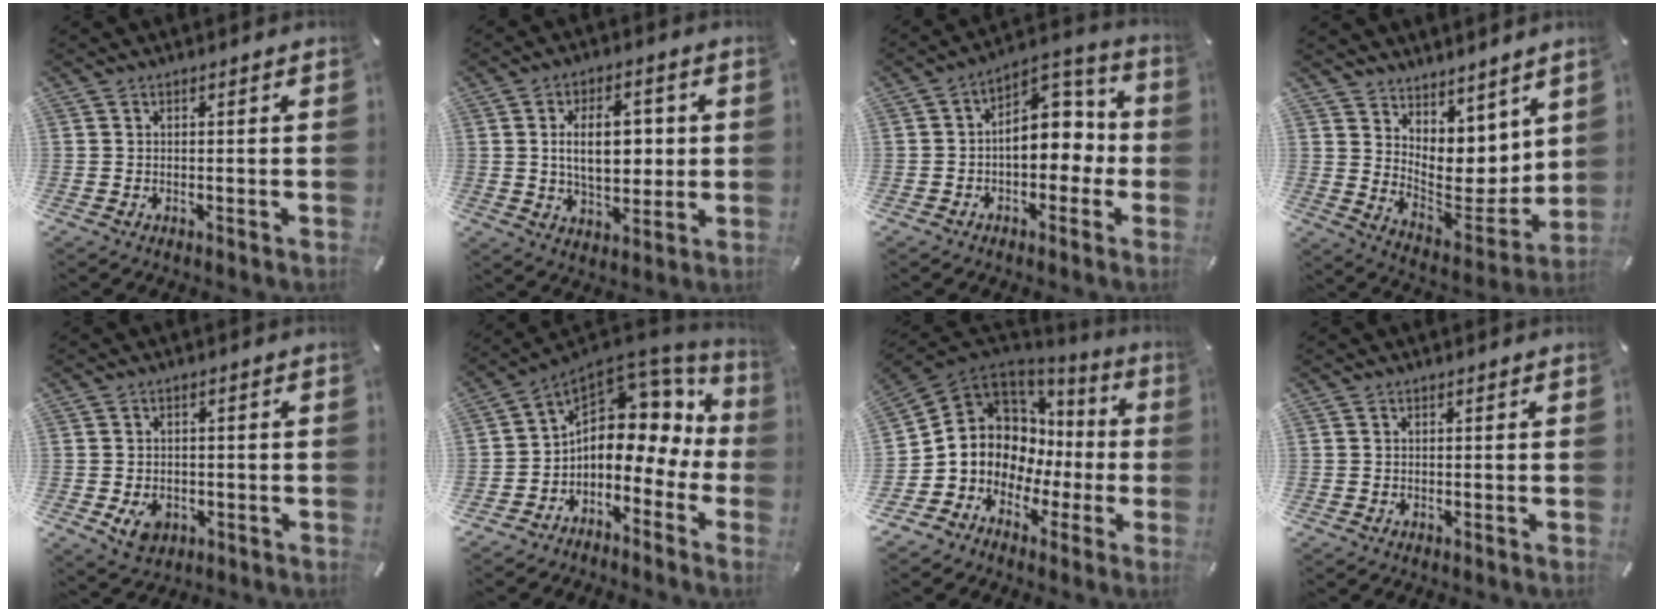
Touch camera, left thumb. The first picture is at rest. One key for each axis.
{"total": 11.7, "fx": 1.9, "fy": 6.8, "fz": 9.4, "tx": -0.163, "ty": 0.002, "tz": 0.027}
{"total": 12.1, "fx": 0.5, "fy": 8.7, "fz": 8.5, "tx": -0.088, "ty": -0.013, "tz": 0.009}
{"total": 8.4, "fx": 4.3, "fy": 6.5, "fz": 3.2, "tx": -0.028, "ty": -0.069, "tz": 0.089}
{"total": 5.1, "fx": -1.6, "fy": 4.1, "fz": 2.6, "tx": -0.037, "ty": -0.001, "tz": -0.030}
{"total": 9.5, "fx": 2.2, "fy": 7.3, "fz": 5.6, "tx": -0.089, "ty": -0.037, "tz": 0.039}
{"total": 9.2, "fx": -0.2, "fy": 8.9, "fz": 2.2, "tx": -0.060, "ty": -0.042, "tz": 0.003}
{"total": 0.0}